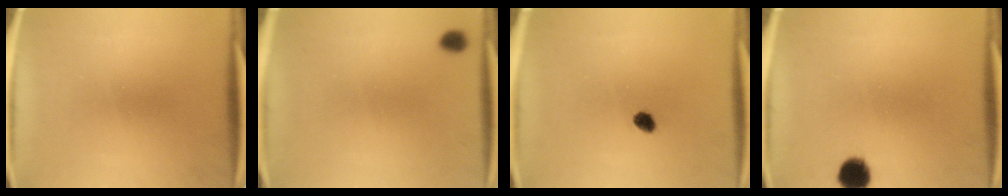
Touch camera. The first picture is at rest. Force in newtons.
{"total": 2.9}
{"total": 2.2}
{"total": 5.6}